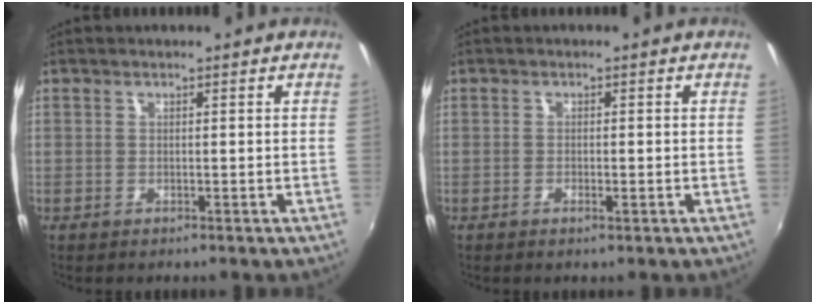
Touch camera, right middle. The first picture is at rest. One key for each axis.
{"total": 0.9, "fx": -0.4, "fy": -0.2, "fz": 0.8, "tx": -0.014, "ty": -0.002, "tz": -0.007}